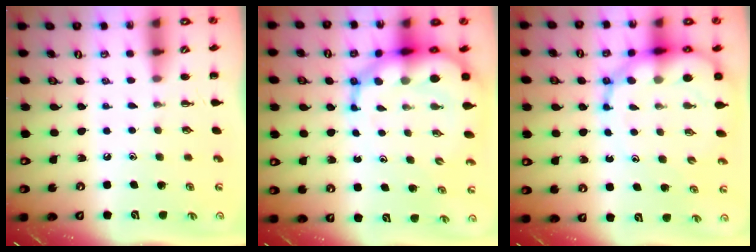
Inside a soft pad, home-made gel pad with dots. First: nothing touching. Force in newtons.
{"total": 14.3, "press": 13.8, "slide": 3.9}
{"total": 15.9, "press": 15.4, "slide": 4.0}